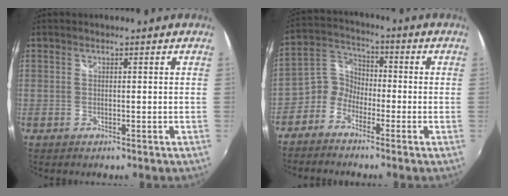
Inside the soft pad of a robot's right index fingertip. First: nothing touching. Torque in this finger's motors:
{"motor_torque": [0.17, -0.08, 0.05, 0.01]}